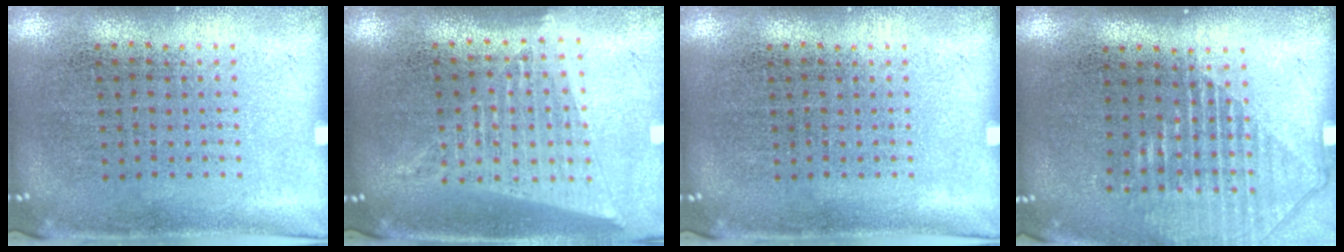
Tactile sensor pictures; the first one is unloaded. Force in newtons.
{"total": 1.7, "press": 1.5, "slide": 0.8}
{"total": 0.0}
{"total": 1.3, "press": 1.2, "slide": 0.6}